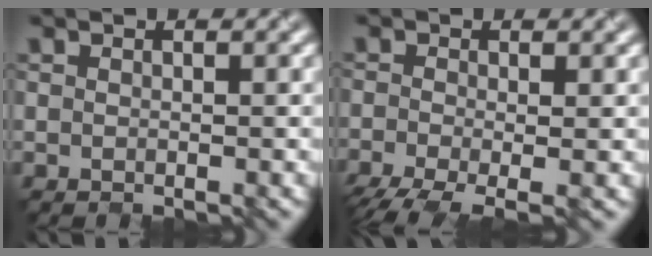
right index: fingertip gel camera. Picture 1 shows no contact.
{"total": 4.9, "force": [-2.7, 1.5, 3.8], "torque": [-0.081, -0.016, -0.051]}